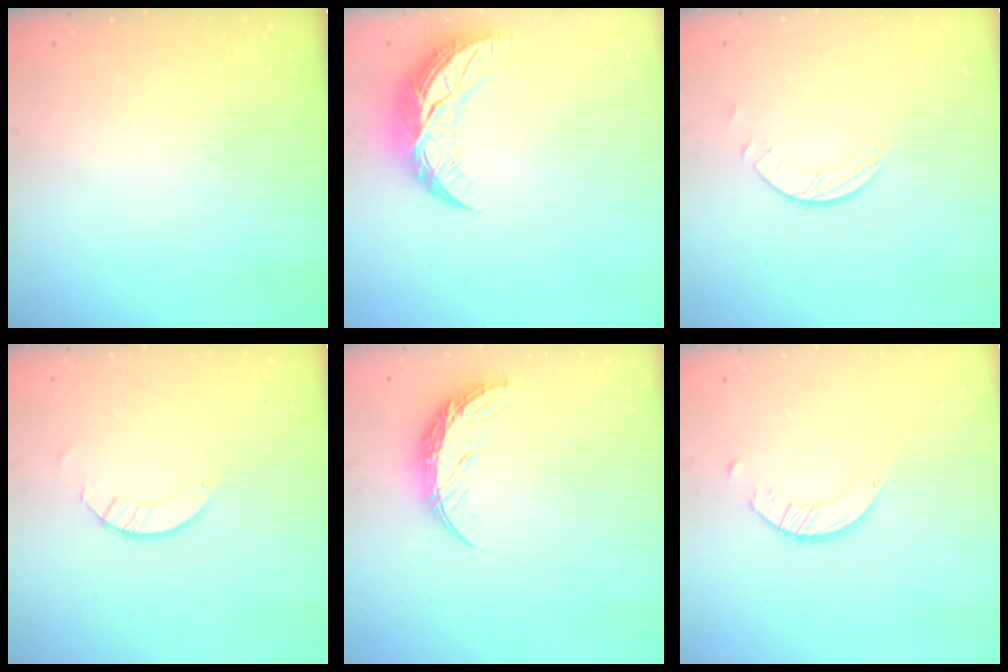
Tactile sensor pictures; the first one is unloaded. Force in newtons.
{"total": 10.1, "press": 10.0, "slide": 0.9}
{"total": 2.0, "press": 2.0, "slide": 0.2}
{"total": 2.9, "press": 2.9, "slide": 0.3}
{"total": 9.3, "press": 9.3, "slide": 0.7}
{"total": 2.9, "press": 2.9, "slide": 0.3}